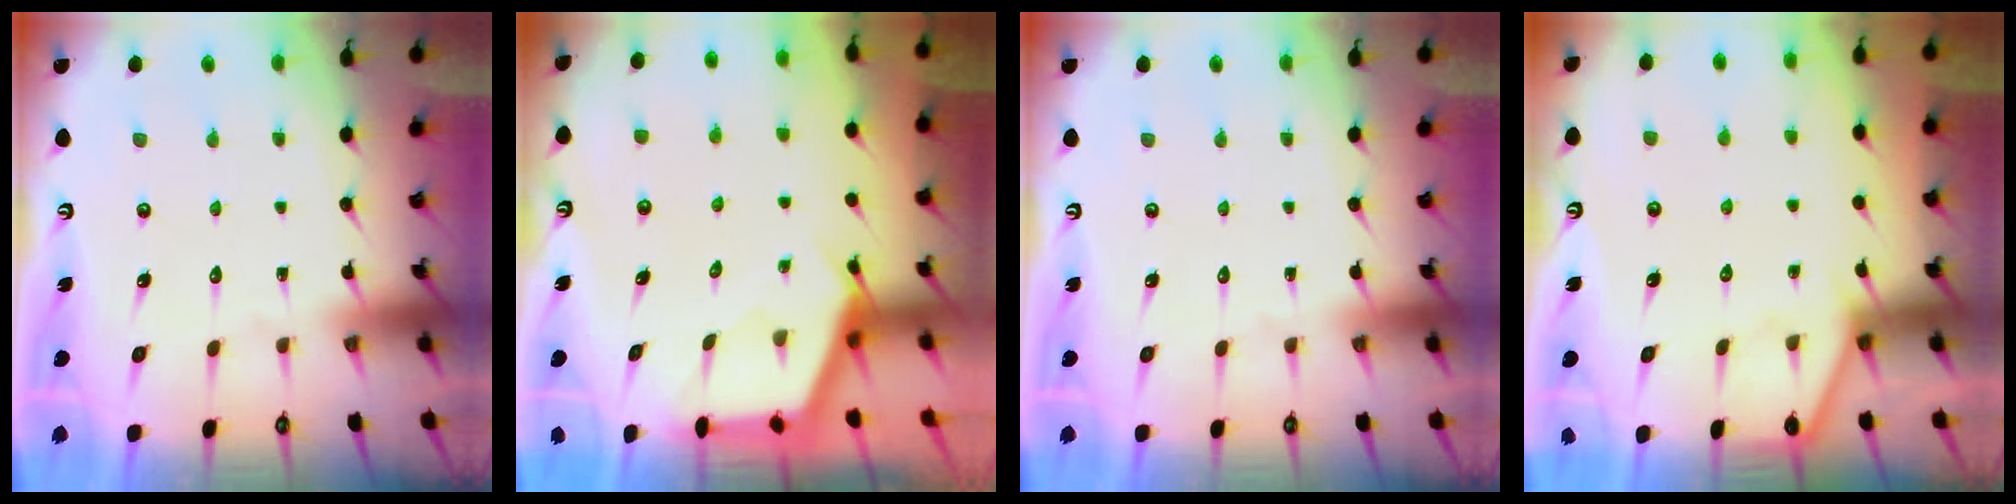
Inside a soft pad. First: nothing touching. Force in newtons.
{"total": 2.9, "press": 2.9, "slide": 0.4}
{"total": 0.0}
{"total": 2.9, "press": 2.9, "slide": 0.3}